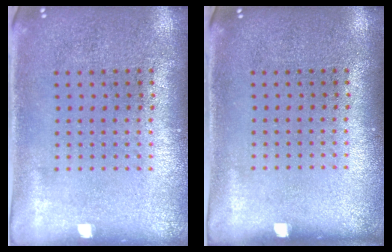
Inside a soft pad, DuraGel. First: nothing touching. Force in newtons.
{"total": 0.0}